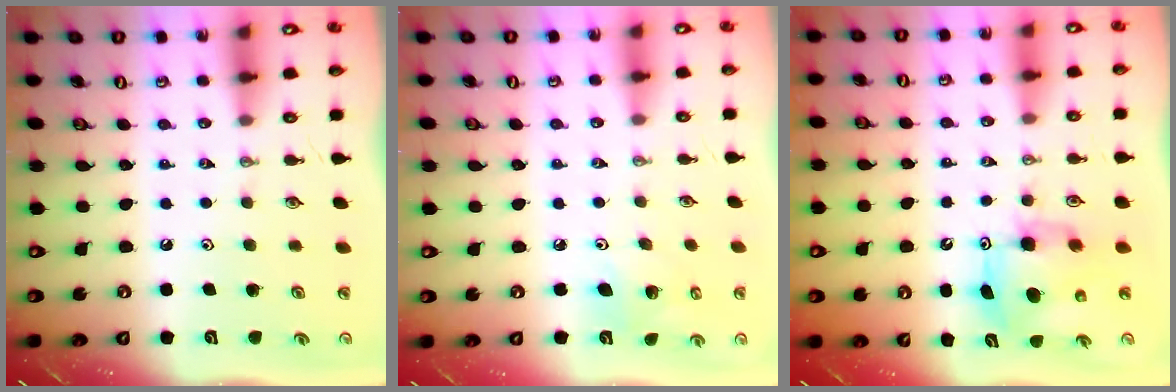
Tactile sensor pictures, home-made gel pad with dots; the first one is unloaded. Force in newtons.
{"total": 7.0, "press": 6.8, "slide": 1.7}
{"total": 8.2, "press": 8.2, "slide": 0.5}